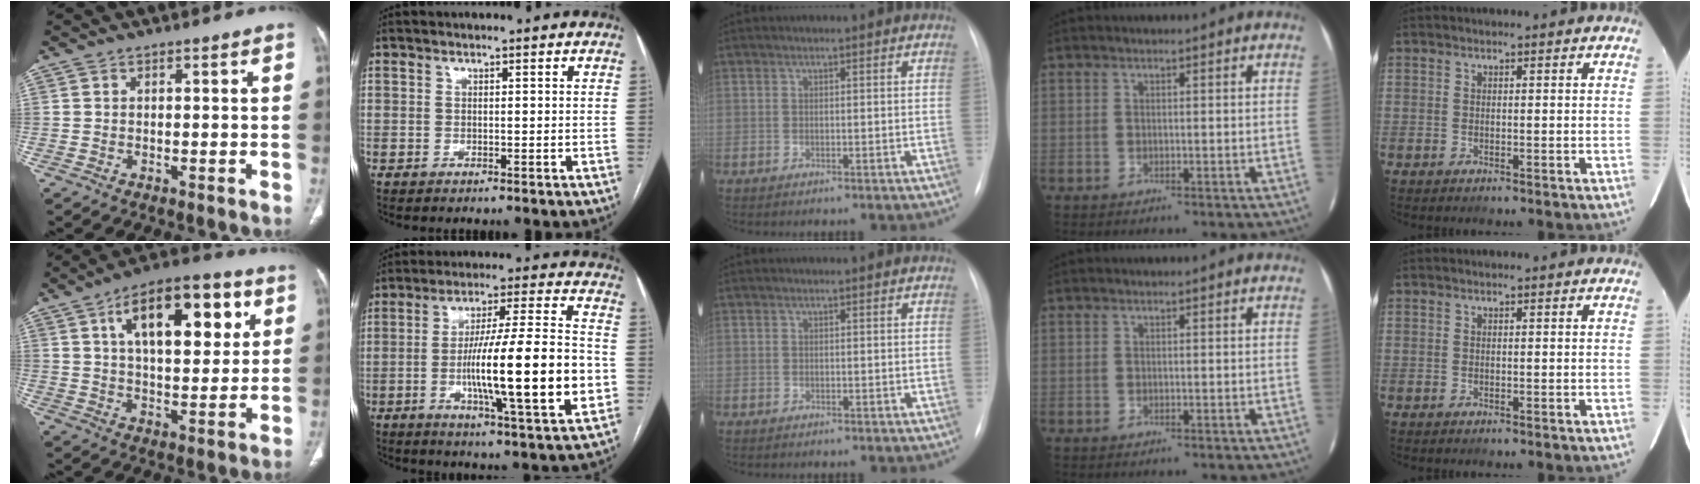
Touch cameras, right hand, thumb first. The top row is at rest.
{"thumb": {"total": 19.8, "force": [7.2, 9.3, 15.9], "torque": [-0.207, -0.006, 0.109]}, "index": {"total": 19.8, "force": [-3.4, 1.1, 19.5], "torque": [-0.304, 0.000, -0.049]}, "middle": {"total": 0.5, "force": [-0.4, 0.4, 0.1], "torque": [-0.004, 0.002, -0.006]}}